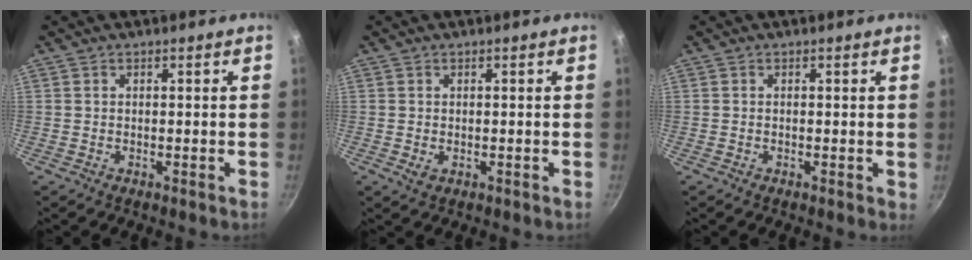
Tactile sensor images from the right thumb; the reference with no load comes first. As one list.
[{"total": 1.2, "force": [0.0, 0.8, 0.9], "torque": [-0.015, -0.003, 0.002]}, {"total": 0.5, "force": [0.1, 0.3, 0.5], "torque": [-0.002, -0.001, -0.001]}]